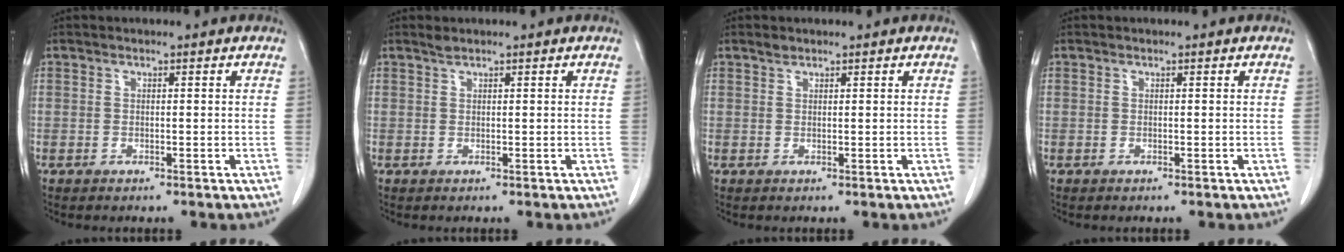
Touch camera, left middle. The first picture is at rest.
{"total": 0.7, "force": [0.6, 0.0, 0.2], "torque": [-0.010, 0.003, 0.015]}
{"total": 0.7, "force": [0.7, 0.3, 0.1], "torque": [-0.007, 0.000, 0.013]}
{"total": 0.0}